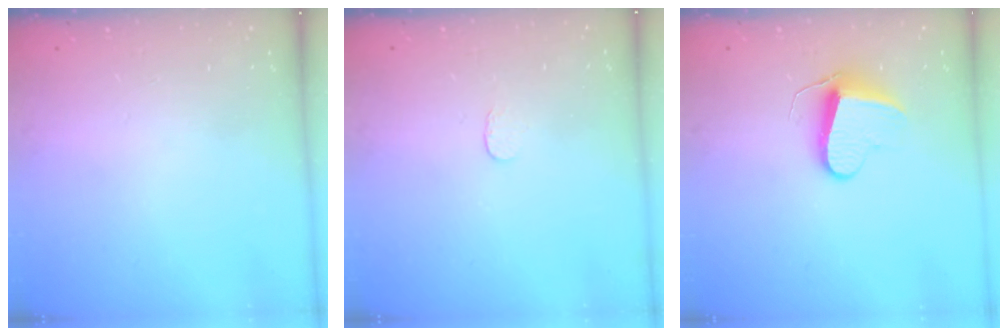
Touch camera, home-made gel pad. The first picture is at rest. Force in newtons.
{"total": 2.6, "press": 2.6, "slide": 0.2}
{"total": 9.4, "press": 9.4, "slide": 0.7}